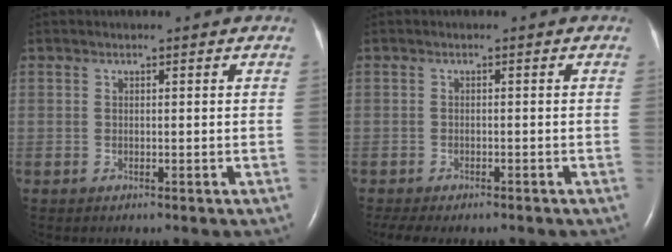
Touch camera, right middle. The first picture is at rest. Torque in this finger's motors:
{"motor_torque": [0.35, -0.33, 0.06, 0.02]}